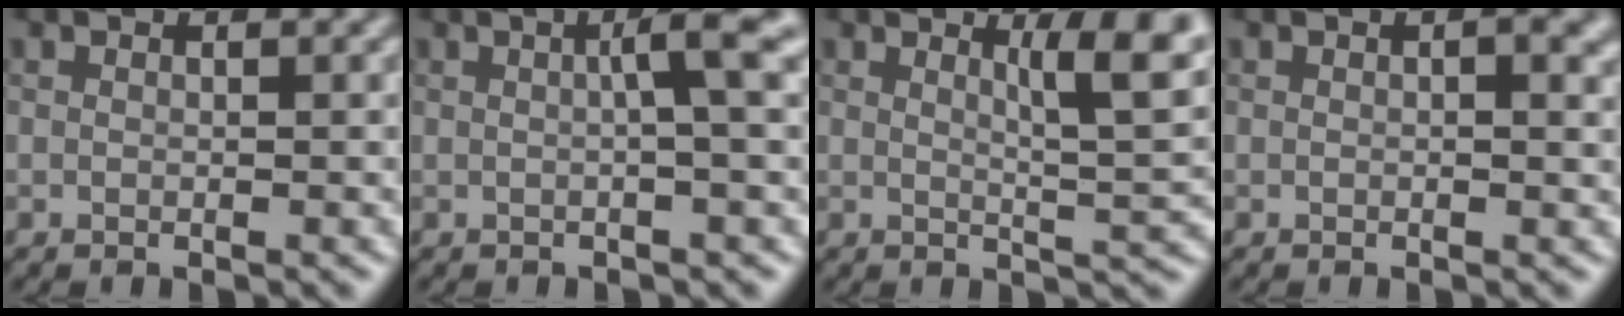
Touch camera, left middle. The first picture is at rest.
{"total": 3.6, "force": [0.5, 0.4, 3.5], "torque": [-0.047, 0.010, 0.003]}
{"total": 5.4, "force": [2.3, 1.2, 4.7], "torque": [-0.059, -0.004, 0.035]}
{"total": 2.2, "force": [0.6, 0.7, 2.0], "torque": [-0.024, 0.002, 0.008]}